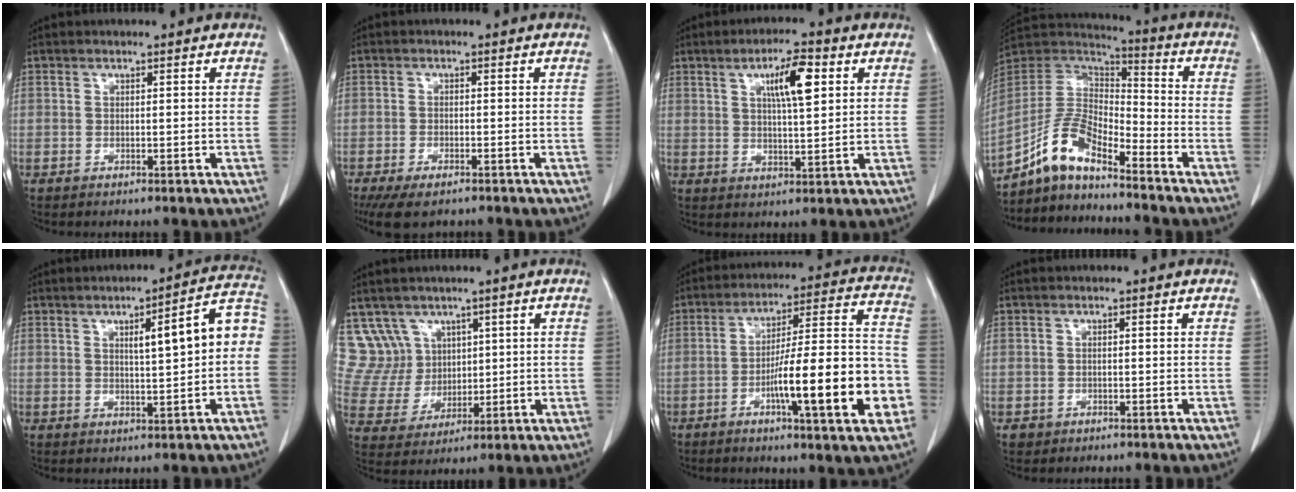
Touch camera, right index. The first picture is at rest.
{"total": 6.0, "force": [-4.5, 2.1, 3.4], "torque": [-0.055, -0.011, -0.072]}
{"total": 7.4, "force": [2.8, 1.3, 6.7], "torque": [-0.116, 0.005, 0.046]}
{"total": 10.8, "force": [-8.4, 2.8, 6.2], "torque": [-0.139, 0.026, -0.162]}
{"total": 9.3, "force": [0.8, 1.3, 9.2], "torque": [-0.123, 0.028, 0.010]}
{"total": 9.0, "force": [5.4, 7.3, 0.3], "torque": [-0.017, 0.035, 0.123]}
{"total": 18.5, "force": [-5.9, 2.0, 17.5], "torque": [-0.234, 0.017, -0.082]}
{"total": 1.2, "force": [-0.6, 1.0, 0.1], "torque": [-0.006, 0.004, -0.009]}